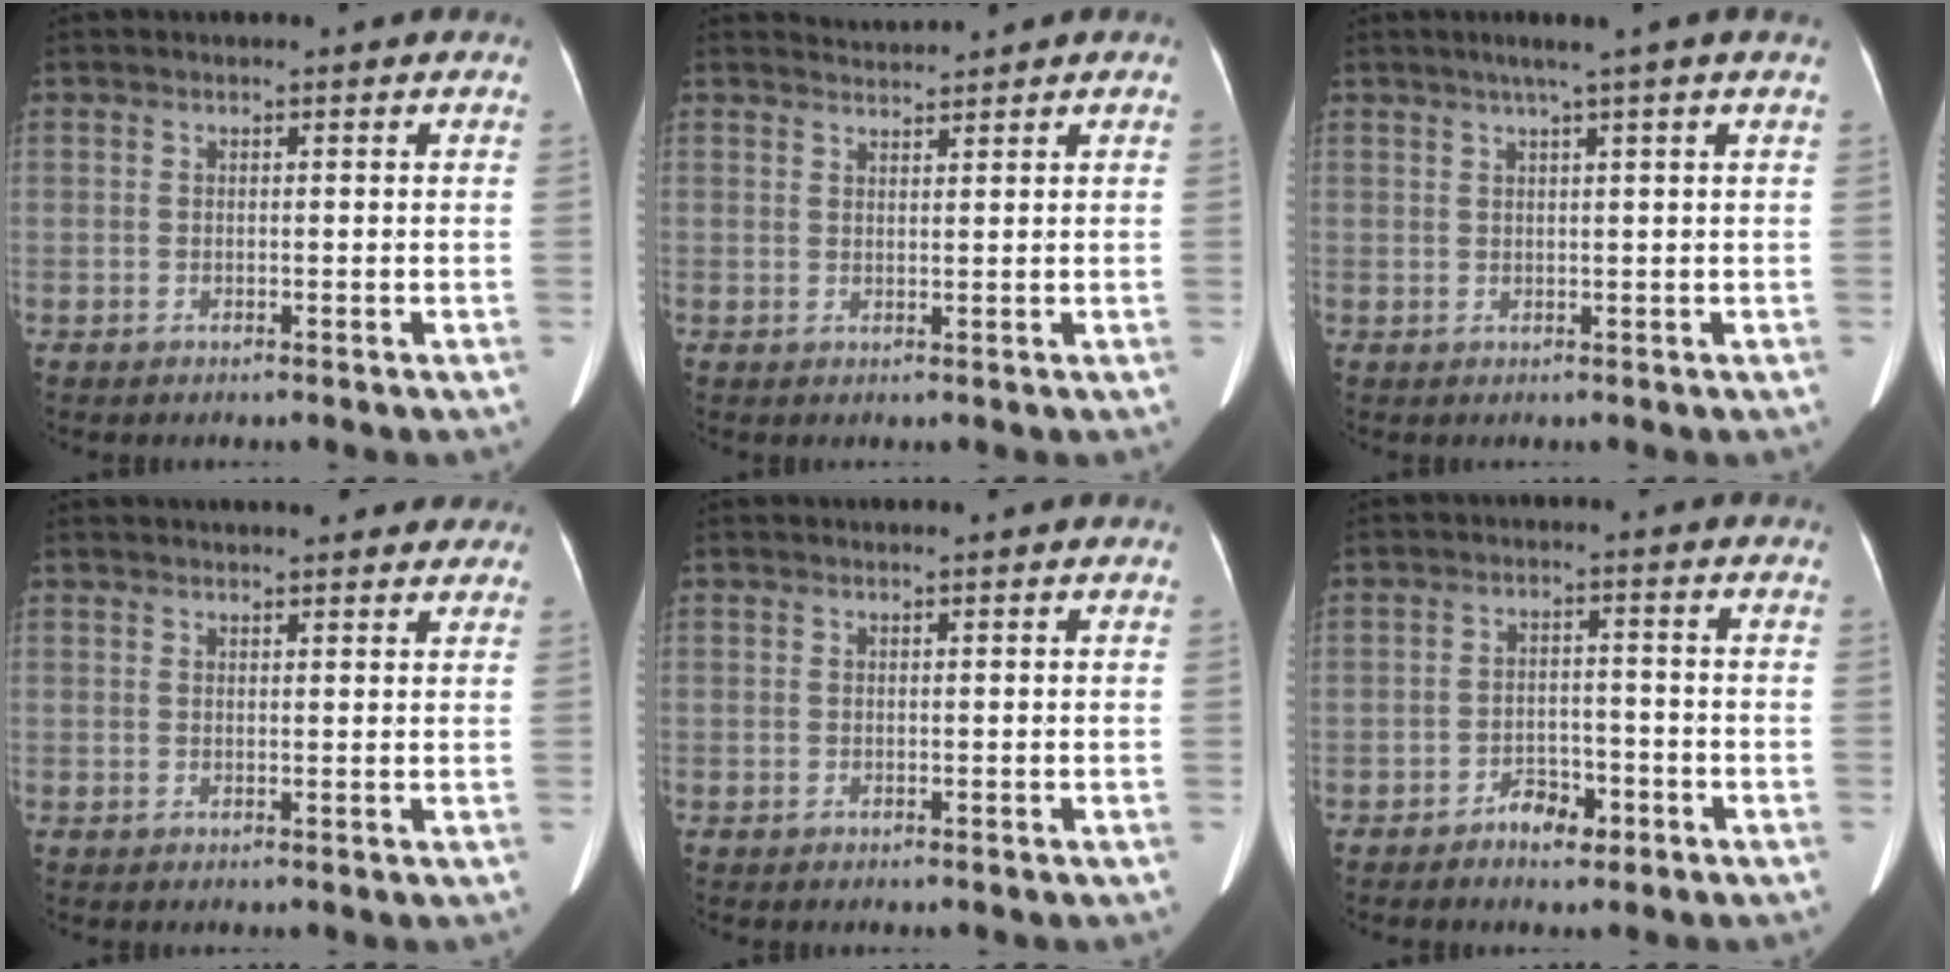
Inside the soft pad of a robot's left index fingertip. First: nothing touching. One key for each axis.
{"total": 1.6, "fx": 1.5, "fy": -0.3, "fz": -0.6, "tx": 0.004, "ty": 0.005, "tz": 0.034}
{"total": 3.9, "fx": 2.4, "fy": -1.2, "fz": 2.8, "tx": -0.041, "ty": 0.010, "tz": 0.042}
{"total": 8.6, "fx": 7.6, "fy": 2.1, "fz": 3.6, "tx": -0.039, "ty": 0.019, "tz": 0.086}
{"total": 0.0}
{"total": 4.1, "fx": -2.9, "fy": 2.1, "fz": 2.1, "tx": -0.034, "ty": 0.005, "tz": -0.044}